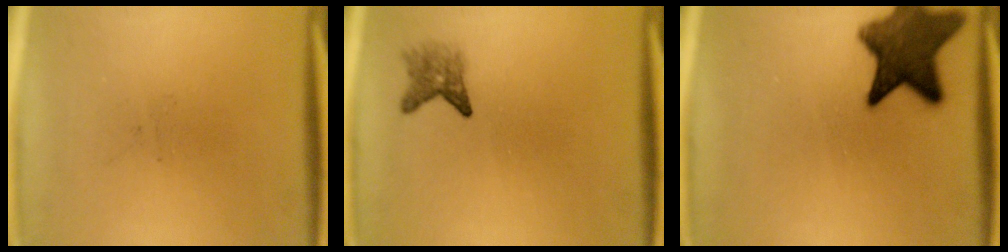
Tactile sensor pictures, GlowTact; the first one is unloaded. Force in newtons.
{"total": 2.4}
{"total": 11.8}